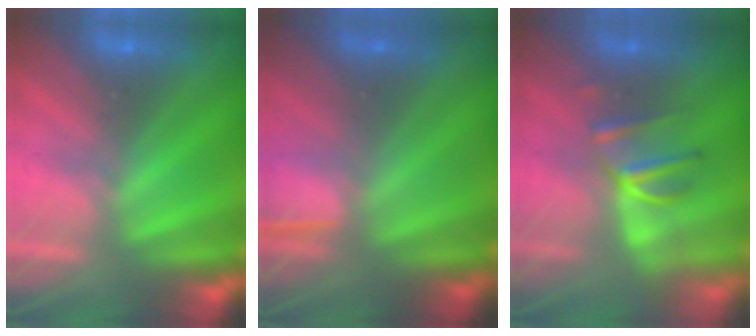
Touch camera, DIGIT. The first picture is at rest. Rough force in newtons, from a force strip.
{"total": 1.3}
{"total": 3.1}